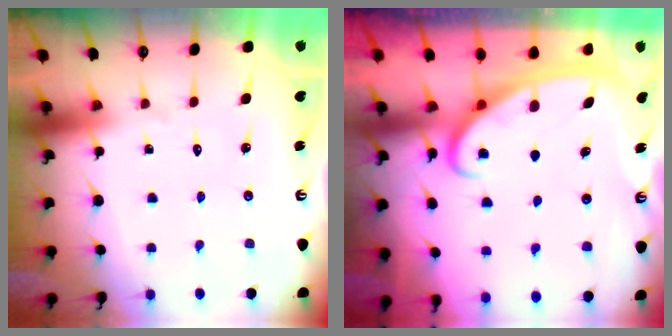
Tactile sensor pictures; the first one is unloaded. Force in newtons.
{"total": 2.5, "press": 2.5, "slide": 0.4}